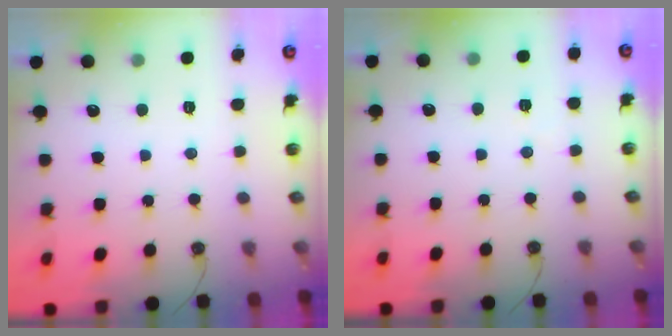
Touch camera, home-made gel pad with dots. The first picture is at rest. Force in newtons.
{"total": 2.0, "press": 1.9, "slide": 0.8}